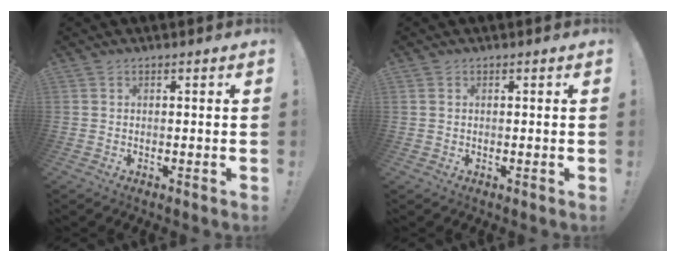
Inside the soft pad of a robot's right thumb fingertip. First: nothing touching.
{"total": 0.7, "force": [0.4, 0.5, 0.3], "torque": [0.000, 0.000, 0.006]}